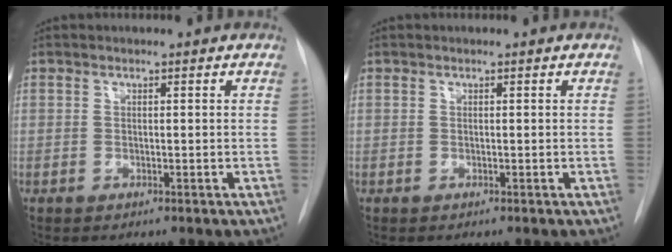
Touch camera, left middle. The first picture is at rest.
{"total": 0.0}